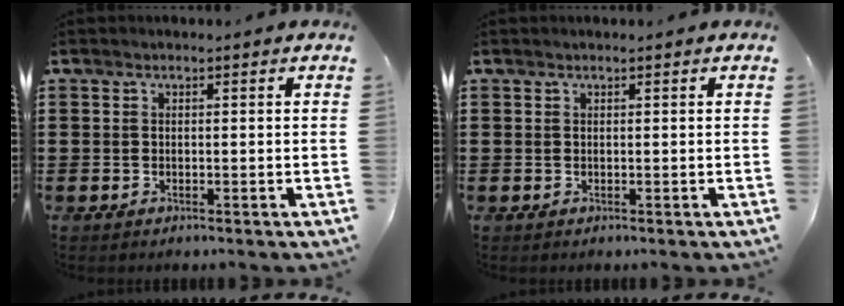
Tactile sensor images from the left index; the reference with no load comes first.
{"total": 0.0}